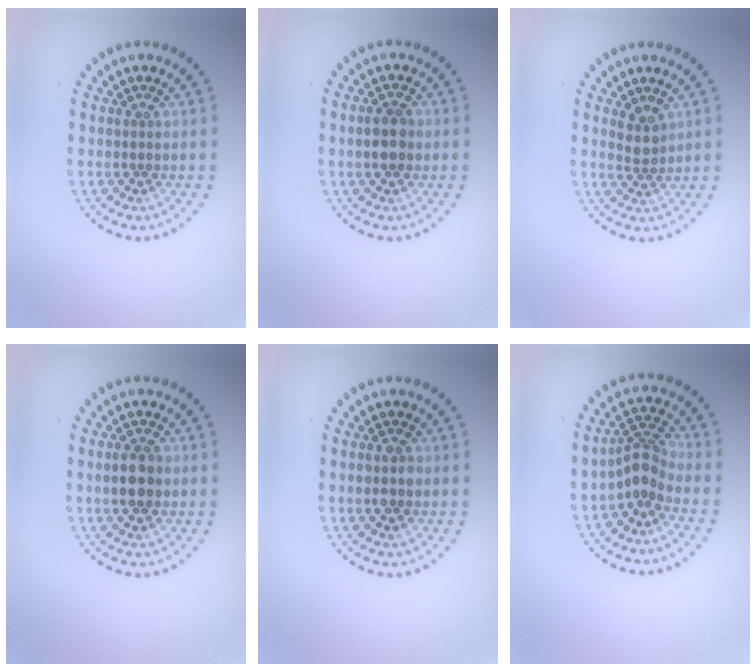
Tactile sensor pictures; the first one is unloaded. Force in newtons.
{"total": 2.3, "press": 2.3, "slide": 0.1}
{"total": 1.9, "press": 1.5, "slide": 1.2}
{"total": 2.9, "press": 2.9, "slide": 0.0}
{"total": 2.1, "press": 2.1, "slide": 0.2}
{"total": 2.9, "press": 2.0, "slide": 2.0}